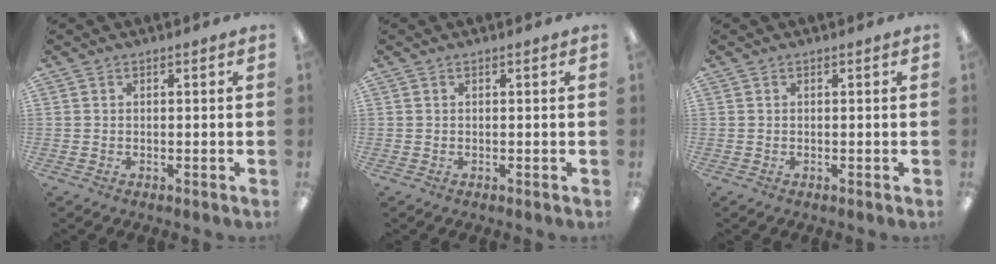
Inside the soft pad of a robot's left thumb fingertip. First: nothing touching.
{"total": 0.0}
{"total": 0.0}